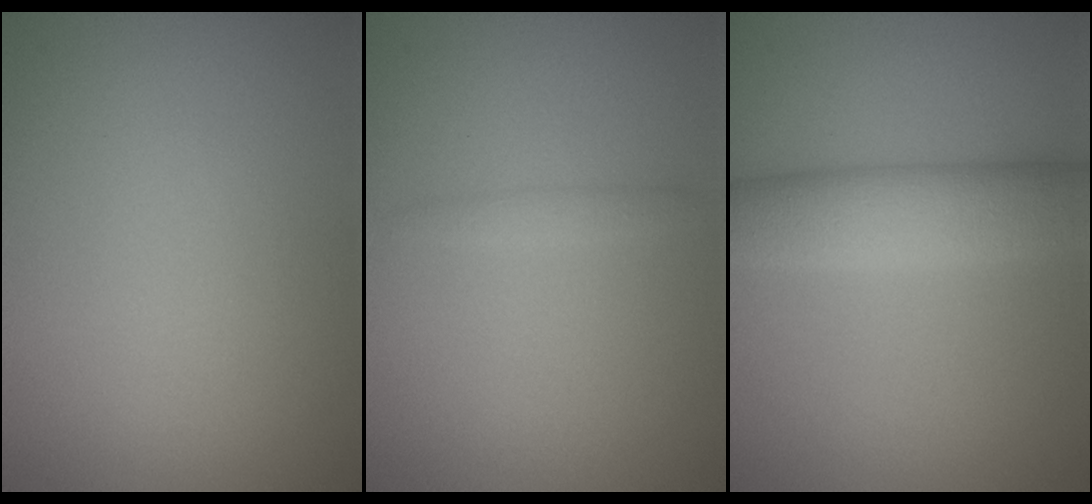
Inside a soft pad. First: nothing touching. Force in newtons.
{"total": 0.9, "press": 0.9, "slide": 0.1}
{"total": 5.6, "press": 5.6, "slide": 0.1}